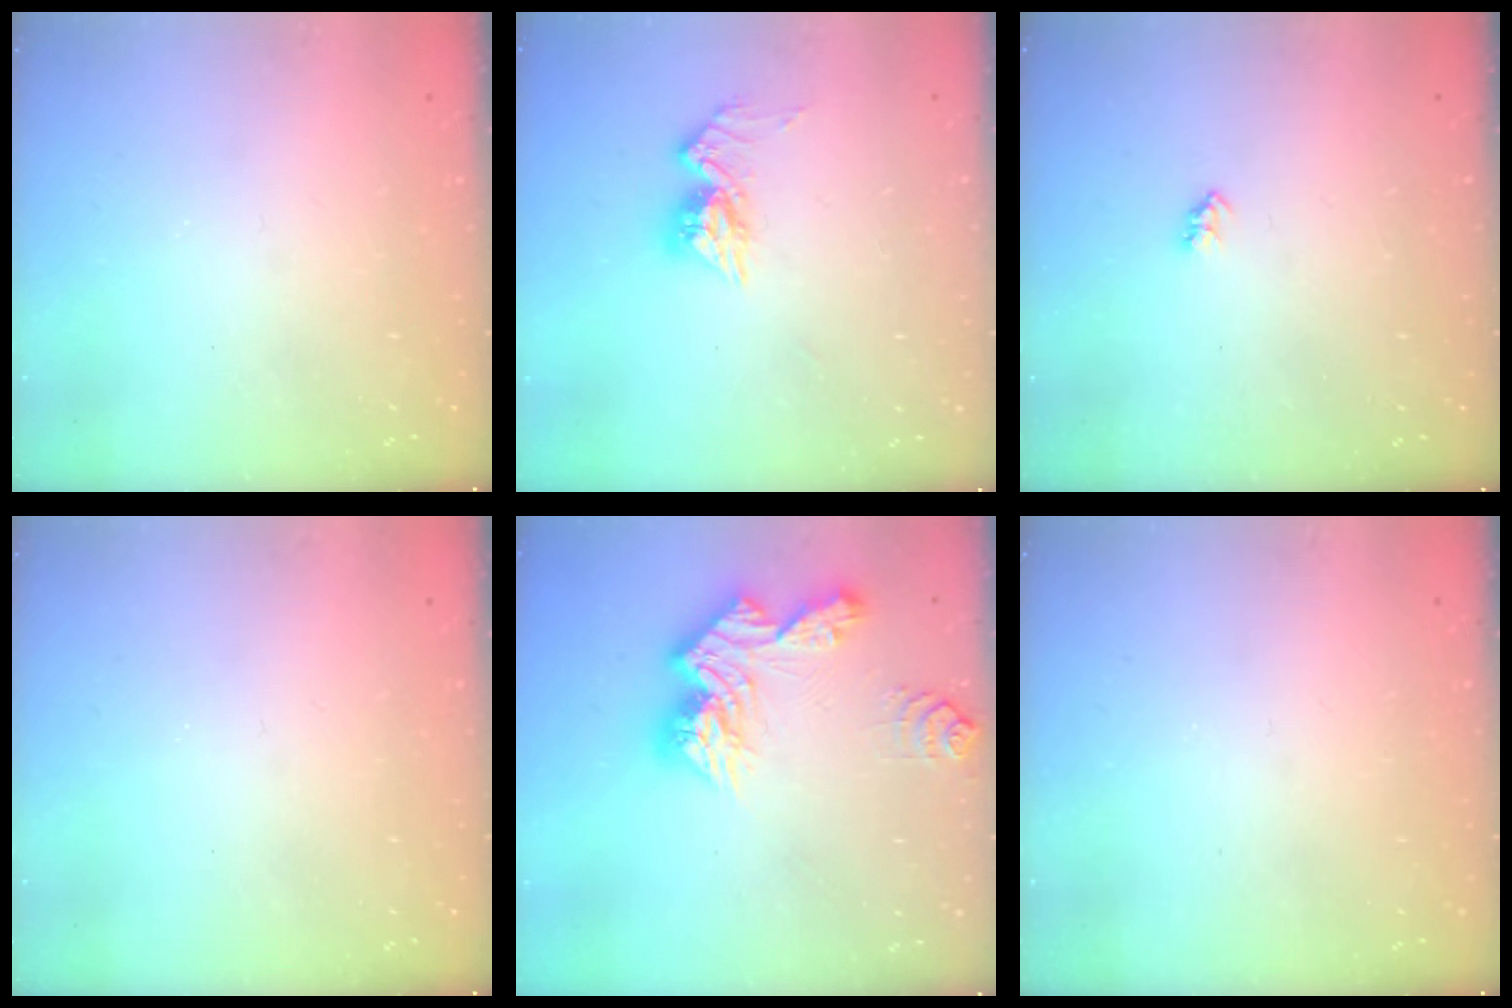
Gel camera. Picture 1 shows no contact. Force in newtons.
{"total": 9.3, "press": 9.3, "slide": 0.6}
{"total": 2.1, "press": 2.1, "slide": 0.4}
{"total": 0.0}
{"total": 15.6, "press": 15.5, "slide": 1.3}
{"total": 0.0}